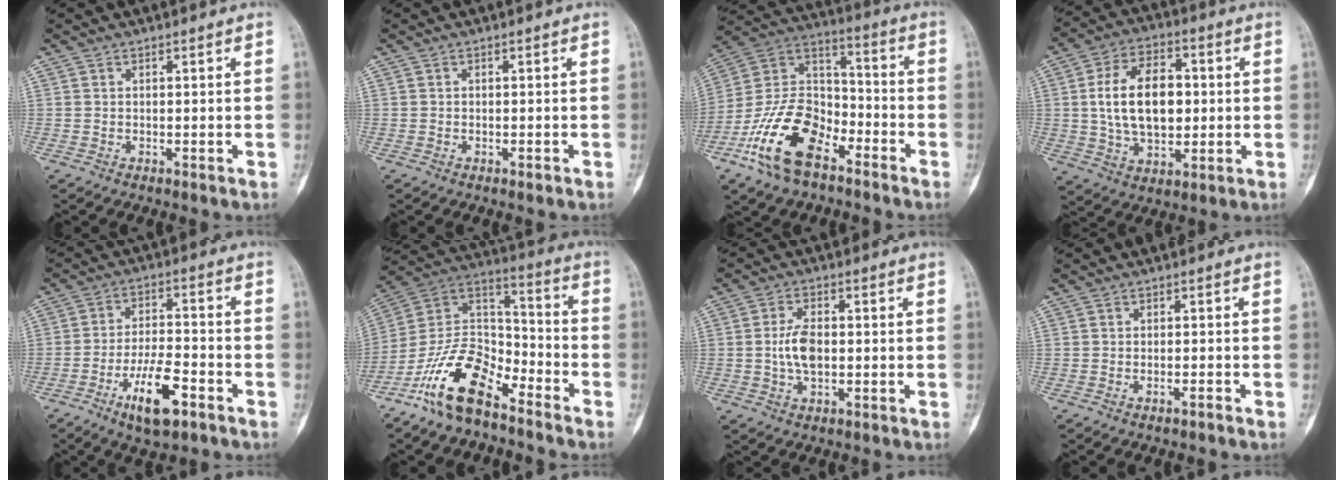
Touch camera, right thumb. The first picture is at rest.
{"total": 0.5, "force": [-0.4, 0.2, 0.3], "torque": [-0.002, 0.000, -0.008]}
{"total": 18.4, "force": [-10.0, 10.1, 11.7], "torque": [-0.211, 0.071, -0.195]}
{"total": 15.3, "force": [1.1, 9.4, 12.0], "torque": [-0.185, 0.009, 0.020]}
{"total": 10.6, "force": [-5.6, 3.7, 8.2], "torque": [-0.143, 0.028, -0.096]}
{"total": 16.4, "force": [-10.8, 7.6, 9.8], "torque": [-0.165, 0.087, -0.211]}
{"total": 5.9, "force": [-0.3, 3.2, 5.0], "torque": [-0.096, 0.005, -0.008]}
{"total": 1.1, "force": [-0.9, 0.1, 0.7], "torque": [-0.016, 0.008, -0.015]}